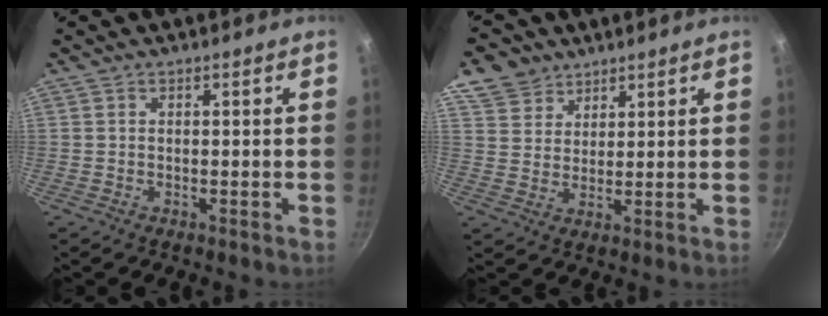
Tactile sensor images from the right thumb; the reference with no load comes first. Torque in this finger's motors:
{"motor_torque": [-1.43, 1.63, 0.38, -0.15, 0.23]}